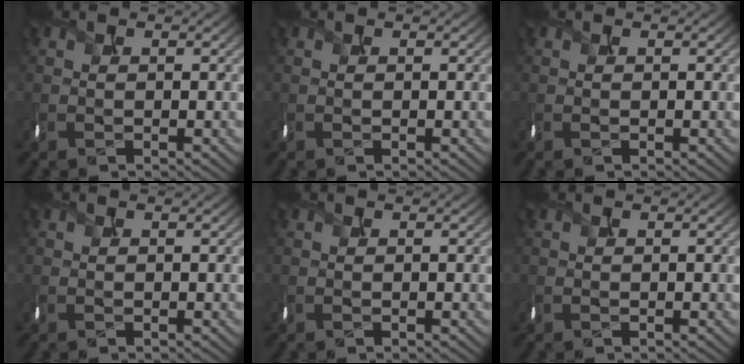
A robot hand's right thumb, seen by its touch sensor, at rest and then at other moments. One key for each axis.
{"total": 0.0}
{"total": 0.0}
{"total": 0.0}
{"total": 0.0}
{"total": 0.0}